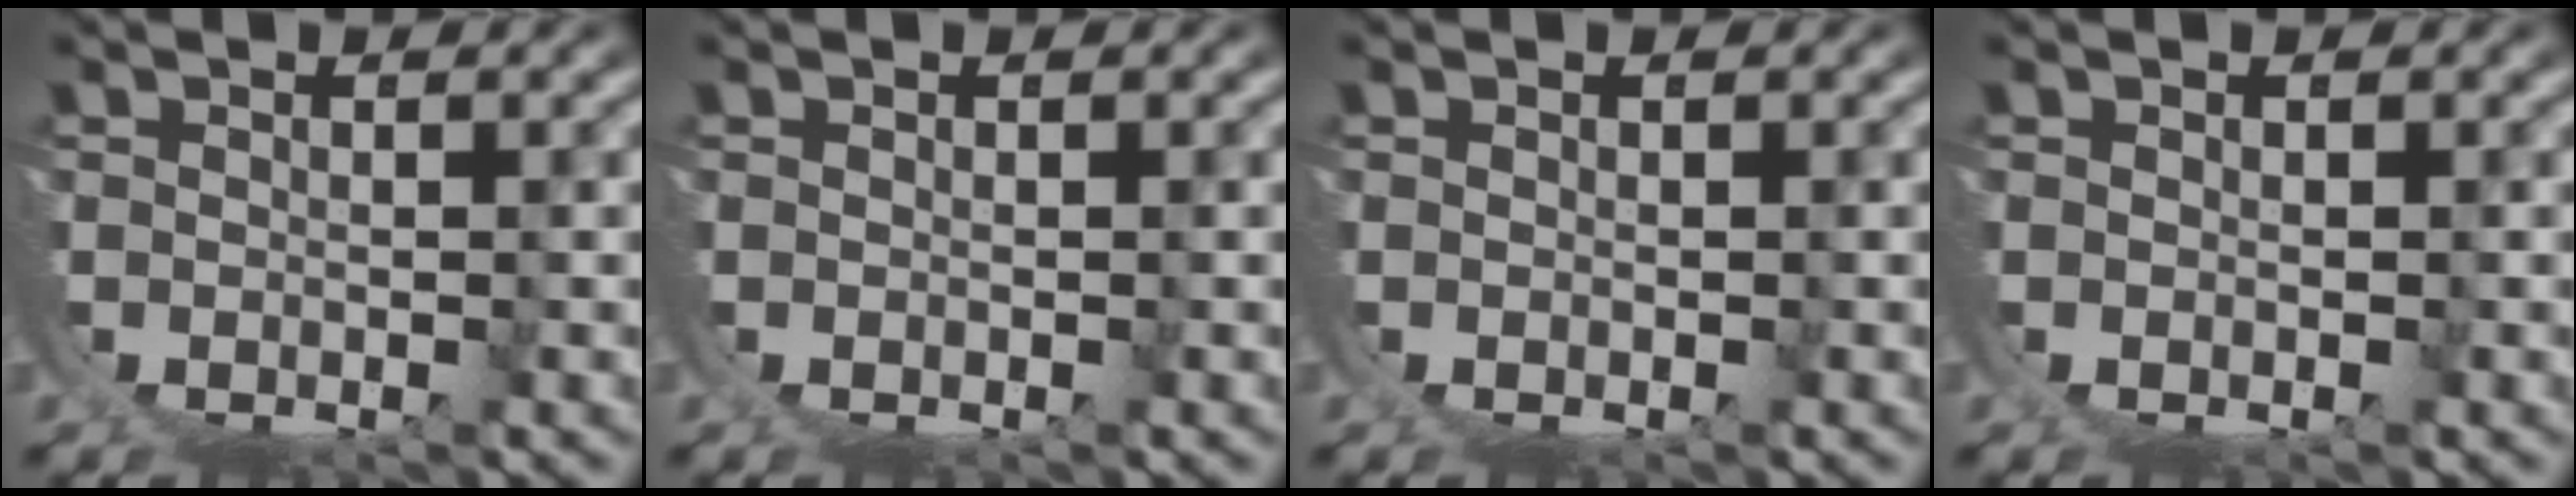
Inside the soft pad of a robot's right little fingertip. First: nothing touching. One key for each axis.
{"total": 0.0}
{"total": 0.0}
{"total": 0.0}